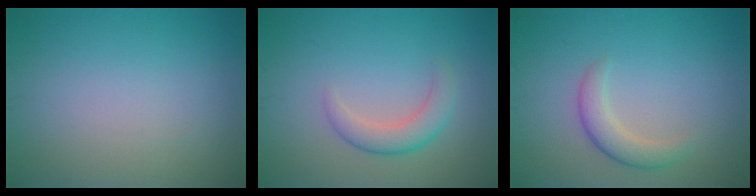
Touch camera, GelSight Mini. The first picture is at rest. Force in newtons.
{"total": 2.1, "press": 2.0, "slide": 0.2}
{"total": 2.5, "press": 2.5, "slide": 0.2}